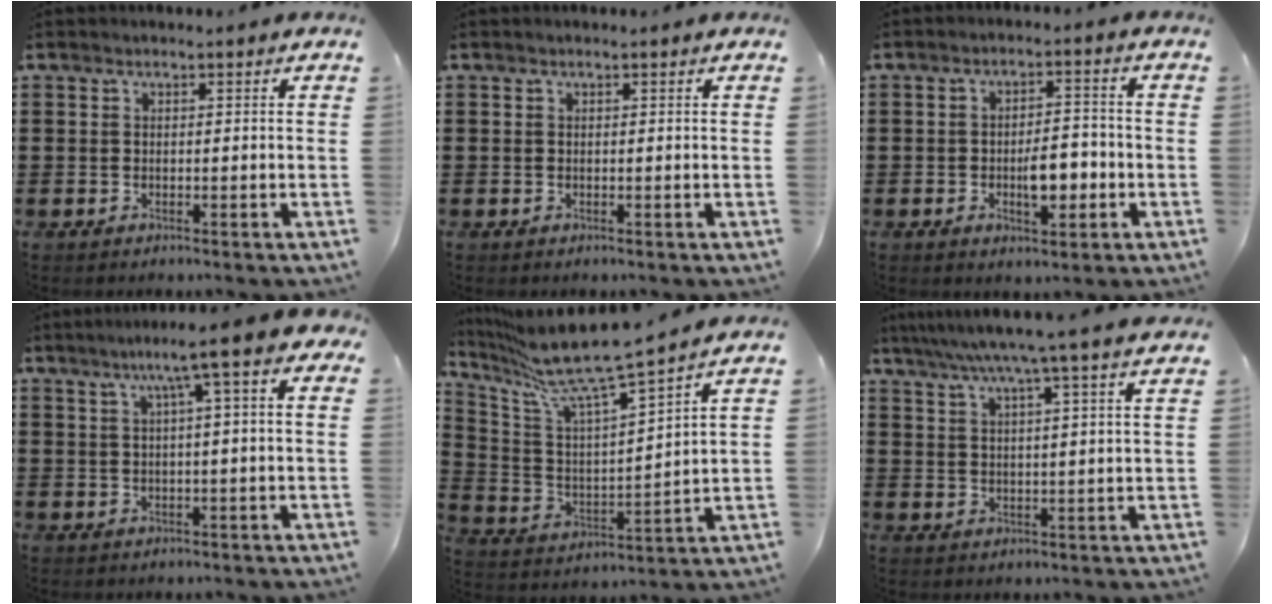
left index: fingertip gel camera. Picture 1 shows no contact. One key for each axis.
{"total": 0.0}
{"total": 5.5, "fx": -1.5, "fy": 2.4, "fz": 4.7, "tx": -0.073, "ty": 0.005, "tz": -0.029}
{"total": 6.7, "fx": 2.6, "fy": -0.4, "fz": 6.2, "tx": -0.124, "ty": -0.001, "tz": 0.037}
{"total": 10.6, "fx": 8.9, "fy": 0.2, "fz": 5.7, "tx": -0.150, "ty": -0.062, "tz": 0.148}
{"total": 6.6, "fx": 5.2, "fy": -1.2, "fz": 4.0, "tx": -0.093, "ty": -0.022, "tz": 0.085}